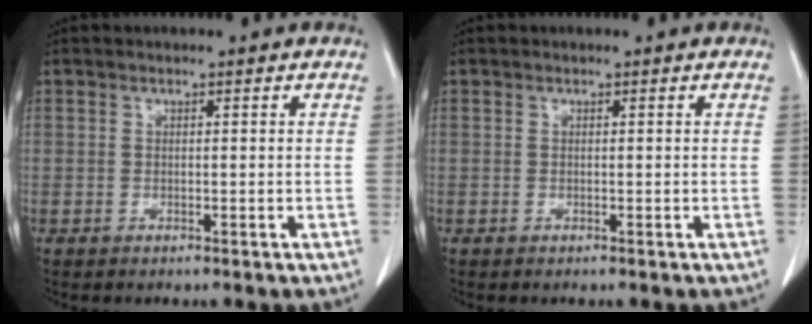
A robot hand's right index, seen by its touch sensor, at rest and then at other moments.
{"total": 0.0}